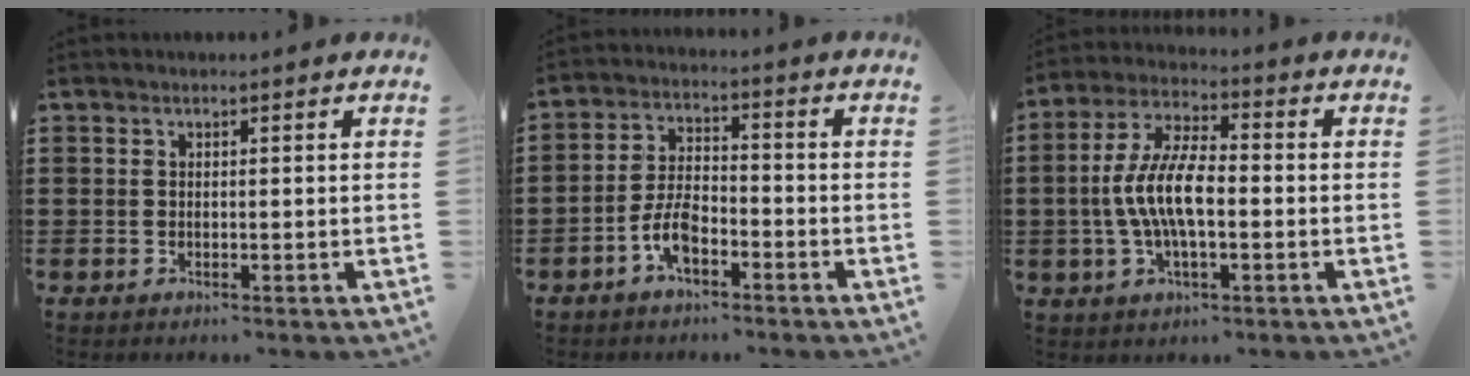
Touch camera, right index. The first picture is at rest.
{"total": 6.1, "force": [-3.2, 2.6, 4.5], "torque": [-0.108, 0.002, -0.068]}
{"total": 9.4, "force": [-1.3, 3.6, 8.6], "torque": [-0.198, -0.009, -0.032]}